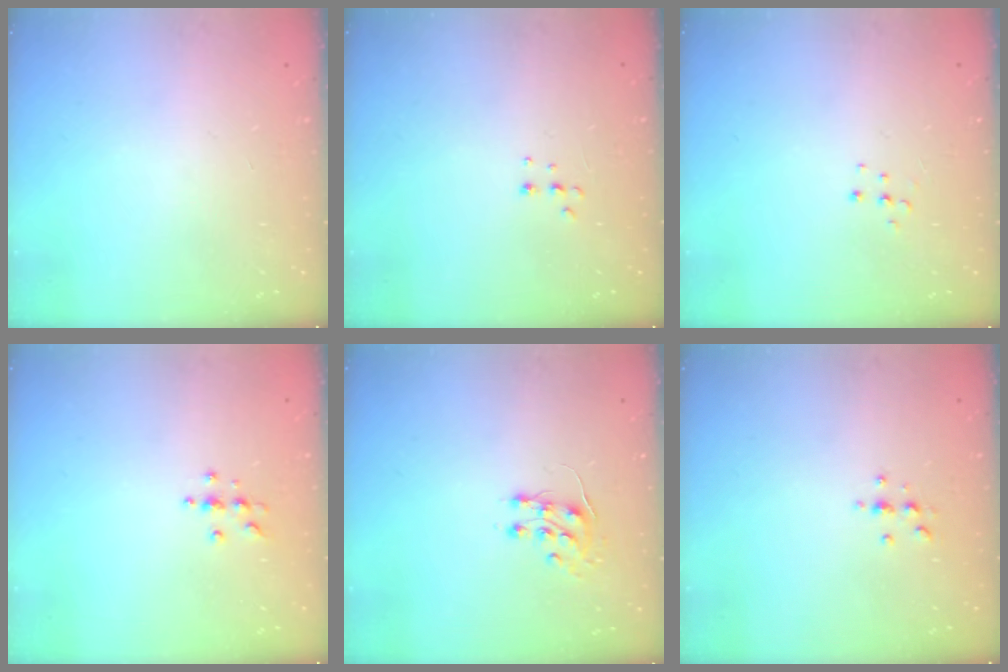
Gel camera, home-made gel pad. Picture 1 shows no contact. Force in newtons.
{"total": 4.5, "press": 4.4, "slide": 0.8}
{"total": 4.7, "press": 4.7, "slide": 0.4}
{"total": 3.8, "press": 3.7, "slide": 0.5}
{"total": 7.4, "press": 7.4, "slide": 0.7}
{"total": 3.0, "press": 3.0, "slide": 0.4}